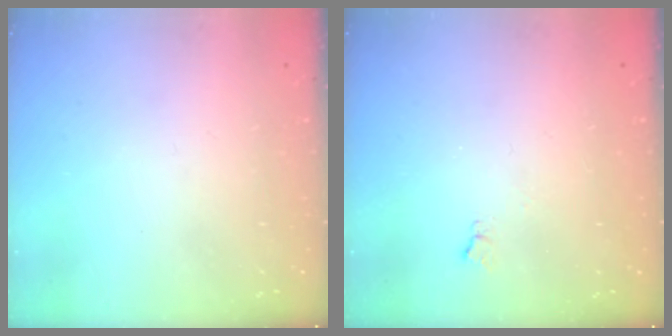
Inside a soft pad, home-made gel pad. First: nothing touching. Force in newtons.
{"total": 2.8, "press": 2.8, "slide": 0.6}